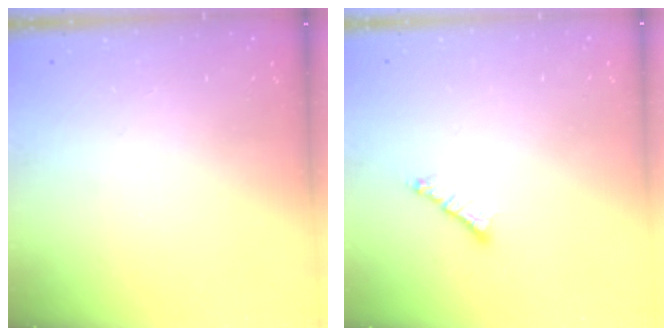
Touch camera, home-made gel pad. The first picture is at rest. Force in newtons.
{"total": 1.2, "press": 1.2, "slide": 0.3}